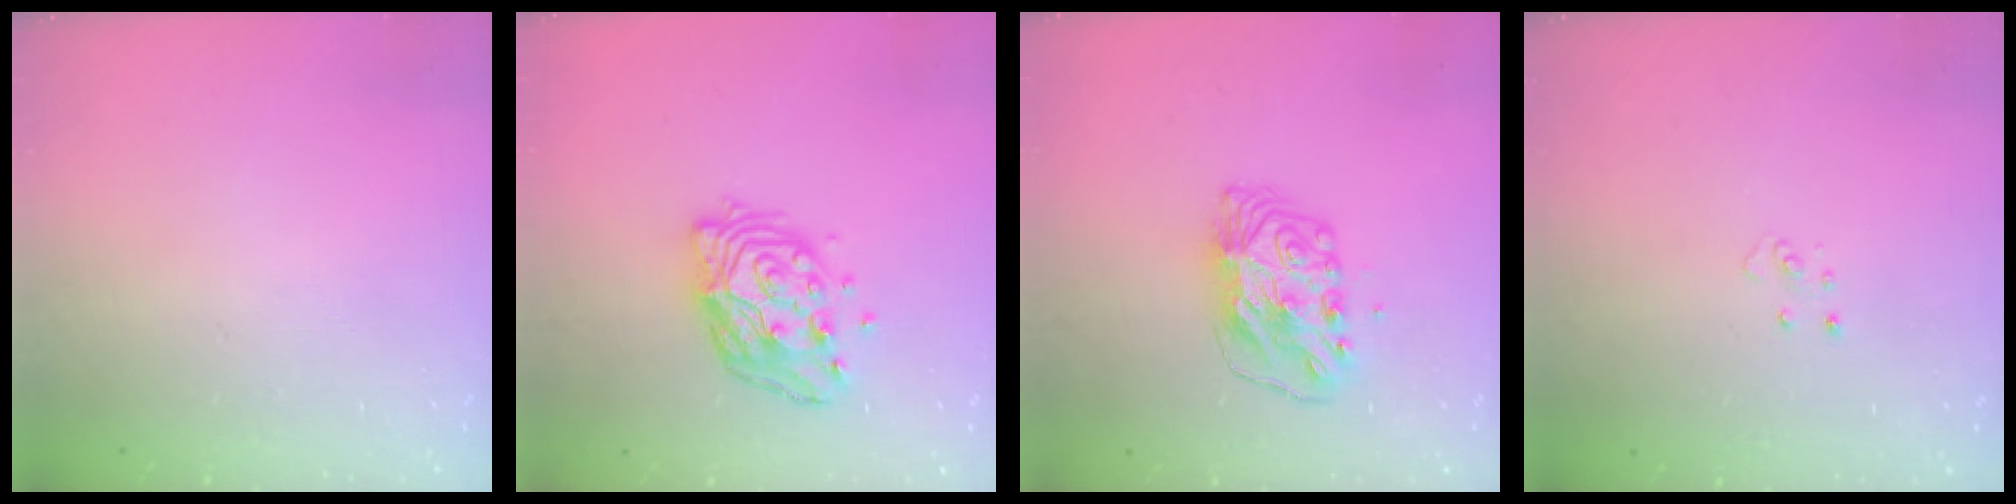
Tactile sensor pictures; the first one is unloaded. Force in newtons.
{"total": 14.0, "press": 13.9, "slide": 1.7}
{"total": 8.4, "press": 8.4, "slide": 0.8}
{"total": 3.7, "press": 3.7, "slide": 0.3}